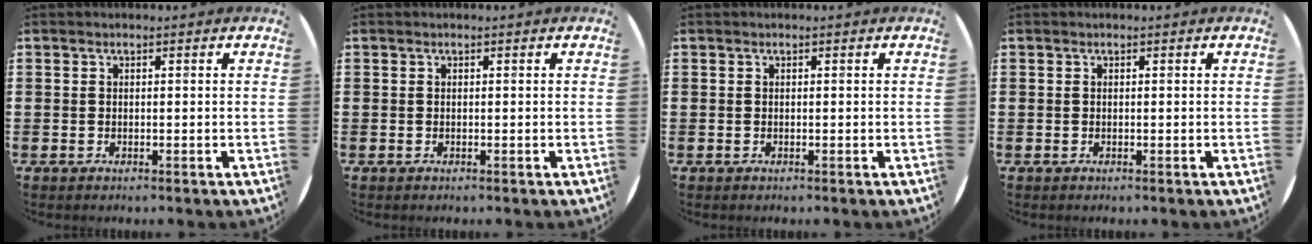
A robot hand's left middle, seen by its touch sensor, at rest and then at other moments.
{"total": 0.0}
{"total": 0.0}
{"total": 0.0}